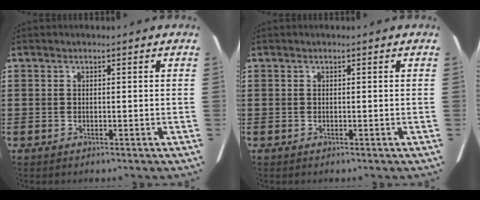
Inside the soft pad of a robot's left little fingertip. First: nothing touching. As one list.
[{"total": 0.0}]